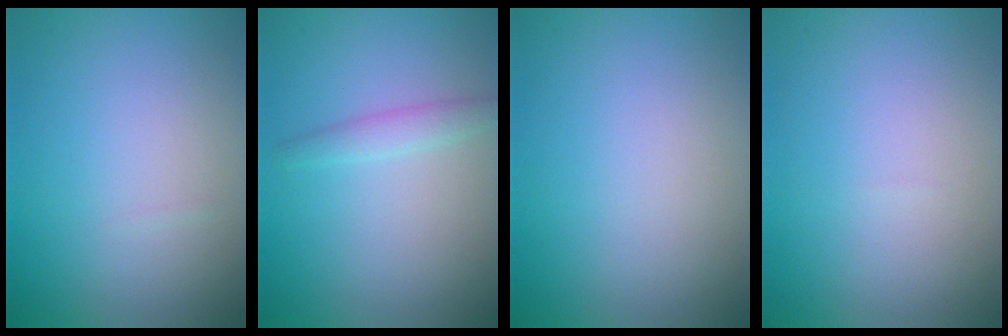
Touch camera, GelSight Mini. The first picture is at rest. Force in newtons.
{"total": 1.5, "press": 1.5, "slide": 0.0}
{"total": 0.0}
{"total": 0.0}